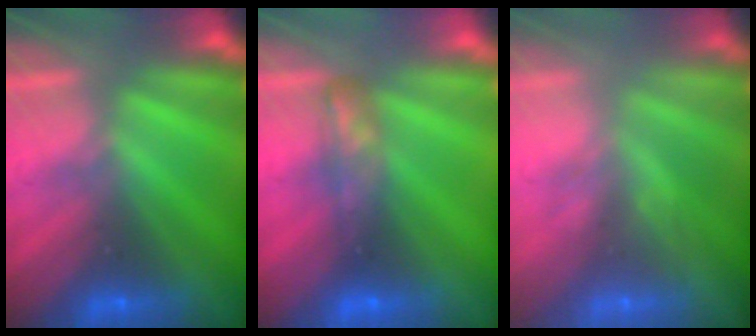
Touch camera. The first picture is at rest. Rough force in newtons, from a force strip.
{"total": 4.4}
{"total": 2.3}